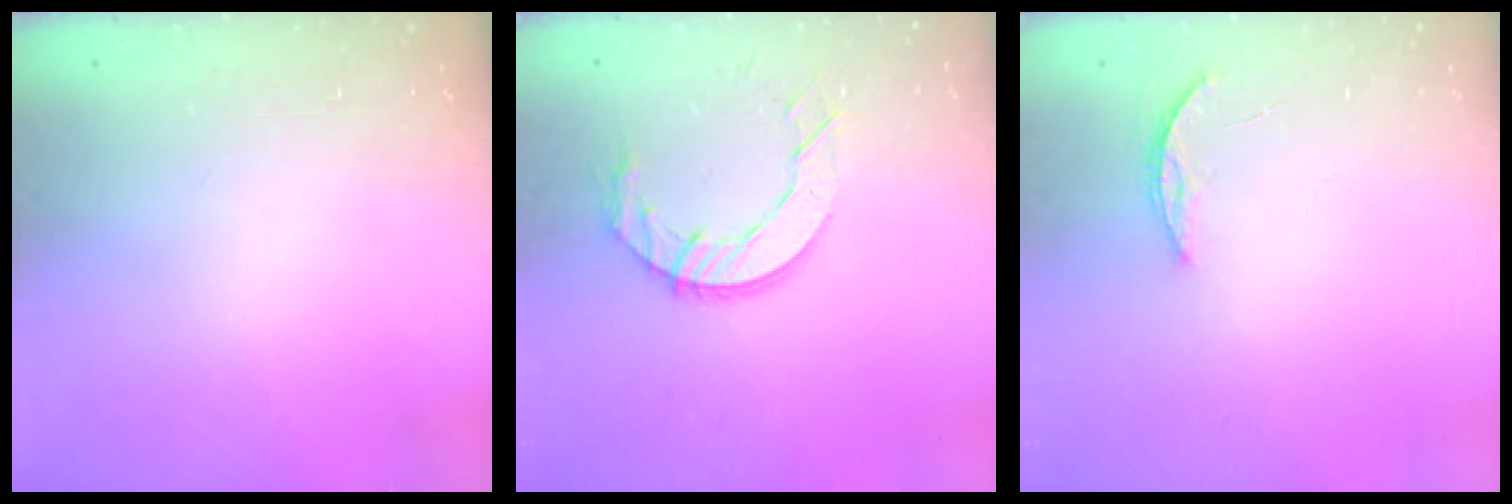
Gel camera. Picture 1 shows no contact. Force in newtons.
{"total": 9.1, "press": 9.1, "slide": 0.5}
{"total": 3.7, "press": 3.7, "slide": 0.5}